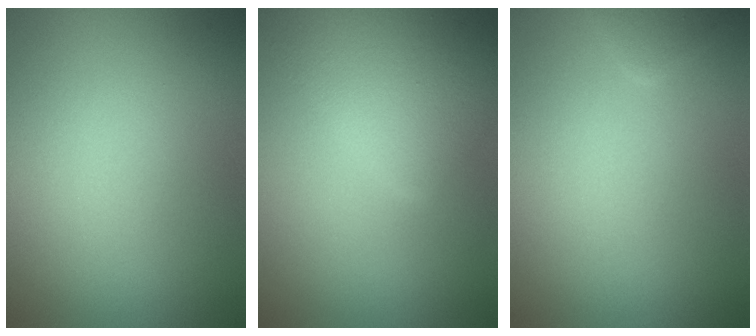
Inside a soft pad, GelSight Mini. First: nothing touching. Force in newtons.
{"total": 6.1, "press": 6.1, "slide": 0.2}
{"total": 1.4, "press": 1.4, "slide": 0.1}